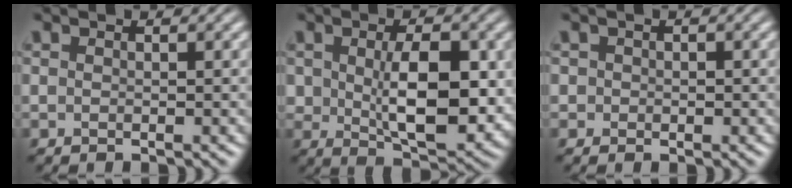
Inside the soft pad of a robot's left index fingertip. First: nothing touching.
{"total": 8.1, "force": [0.2, 4.2, 6.9], "torque": [-0.123, -0.012, 0.015]}
{"total": 1.0, "force": [0.0, 0.9, 0.1], "torque": [0.008, -0.004, -0.002]}